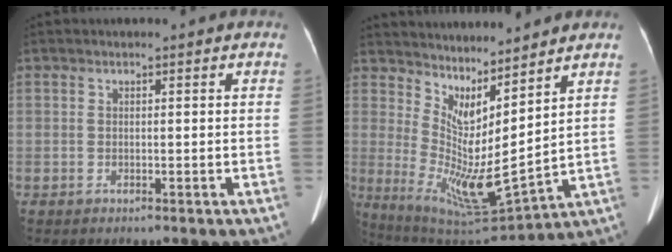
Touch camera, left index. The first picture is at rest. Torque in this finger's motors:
{"motor_torque": [1.47, -0.41, 0.72, 0.21]}